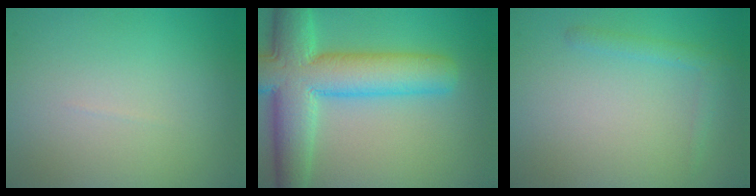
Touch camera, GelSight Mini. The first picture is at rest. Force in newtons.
{"total": 10.1, "press": 10.1, "slide": 0.3}
{"total": 1.5, "press": 1.5, "slide": 0.1}